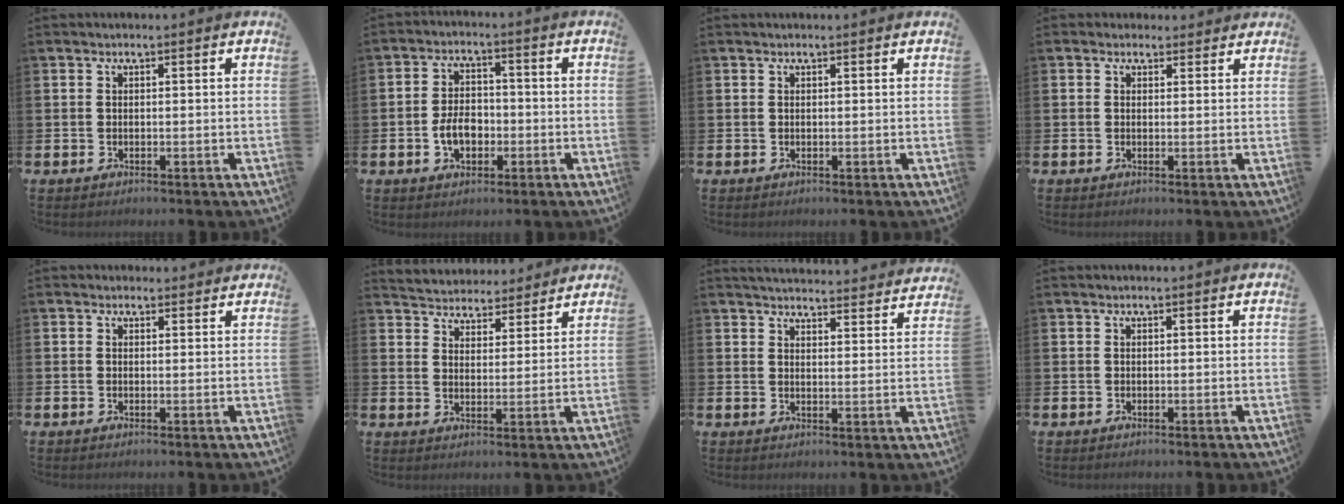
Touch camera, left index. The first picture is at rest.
{"total": 4.6, "force": [-1.3, 3.1, 3.2], "torque": [-0.050, 0.003, -0.028]}
{"total": 0.0}
{"total": 1.5, "force": [1.3, 0.8, -0.1], "torque": [0.006, 0.002, 0.022]}
{"total": 1.0, "force": [0.8, 0.5, 0.1], "torque": [0.005, 0.003, 0.013]}
{"total": 4.7, "force": [4.5, 1.0, -0.6], "torque": [-0.009, -0.033, 0.080]}
{"total": 4.6, "force": [4.6, 0.3, 0.3], "torque": [-0.009, -0.034, 0.081]}
{"total": 0.0}